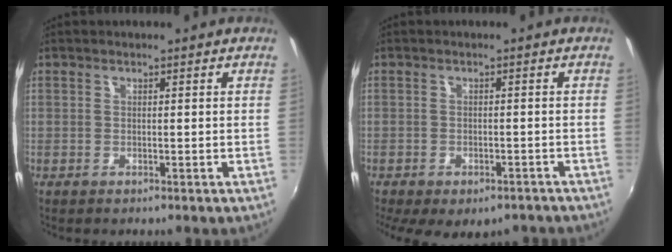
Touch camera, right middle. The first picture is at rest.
{"total": 10.7, "force": [-7.7, 4.7, 5.6], "torque": [-0.118, -0.032, -0.098]}